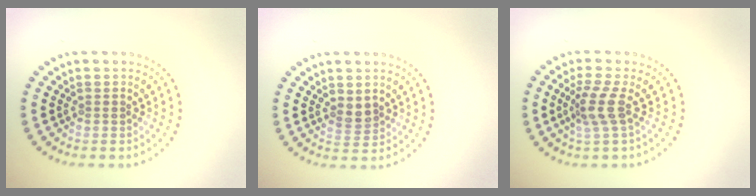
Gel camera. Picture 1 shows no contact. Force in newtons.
{"total": 1.4, "press": 1.3, "slide": 0.7}
{"total": 2.6, "press": 2.0, "slide": 1.8}